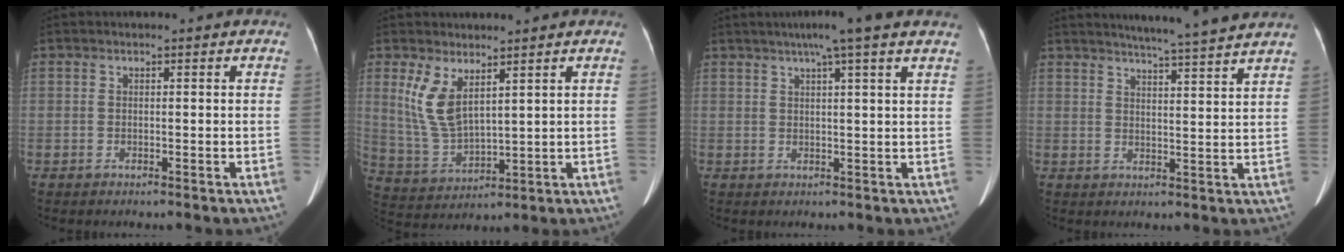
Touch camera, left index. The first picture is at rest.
{"total": 7.0, "force": [3.5, 2.6, 5.5], "torque": [-0.132, -0.008, 0.084]}
{"total": 7.8, "force": [5.7, -0.7, 5.3], "torque": [-0.084, 0.020, 0.070]}
{"total": 11.5, "force": [10.3, -1.2, 4.9], "torque": [-0.080, -0.004, 0.126]}